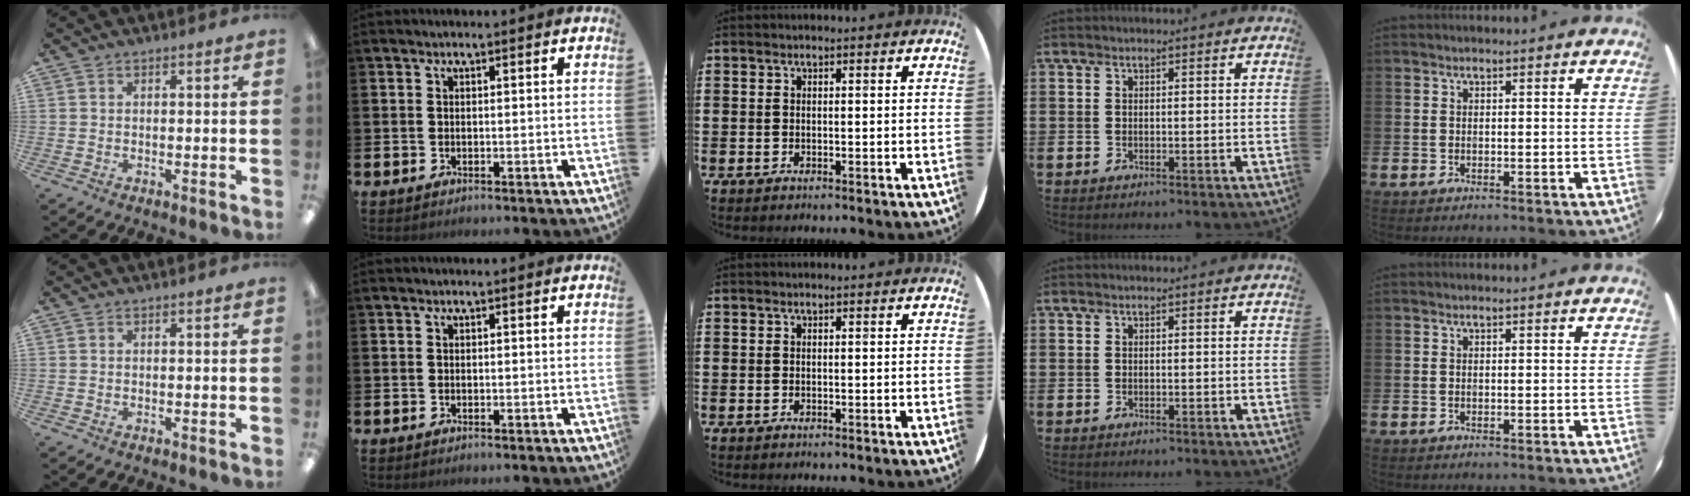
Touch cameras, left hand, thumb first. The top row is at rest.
{}